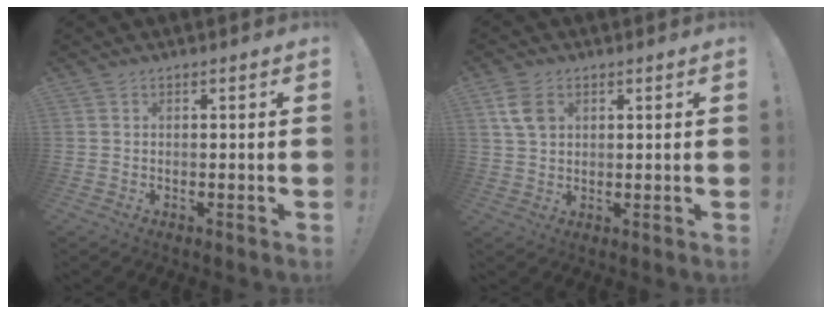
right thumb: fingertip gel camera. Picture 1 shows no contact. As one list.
[{"total": 6.6, "force": [2.4, 4.7, 3.9], "torque": [-0.065, -0.002, 0.045]}]